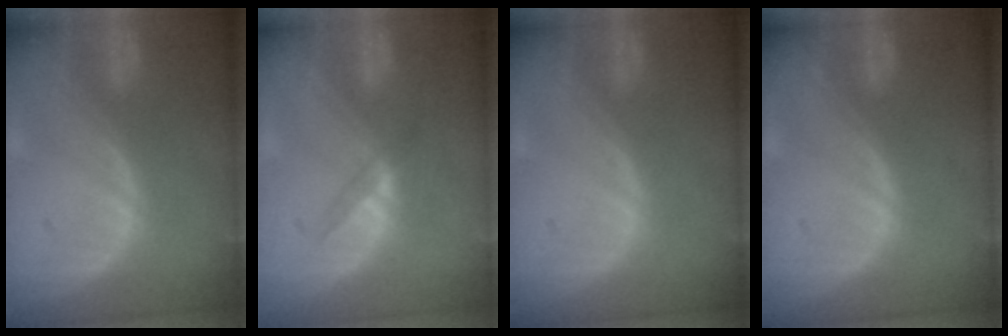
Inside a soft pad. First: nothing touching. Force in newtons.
{"total": 1.9, "press": 1.7, "slide": 1.0}
{"total": 0.0}
{"total": 0.0}